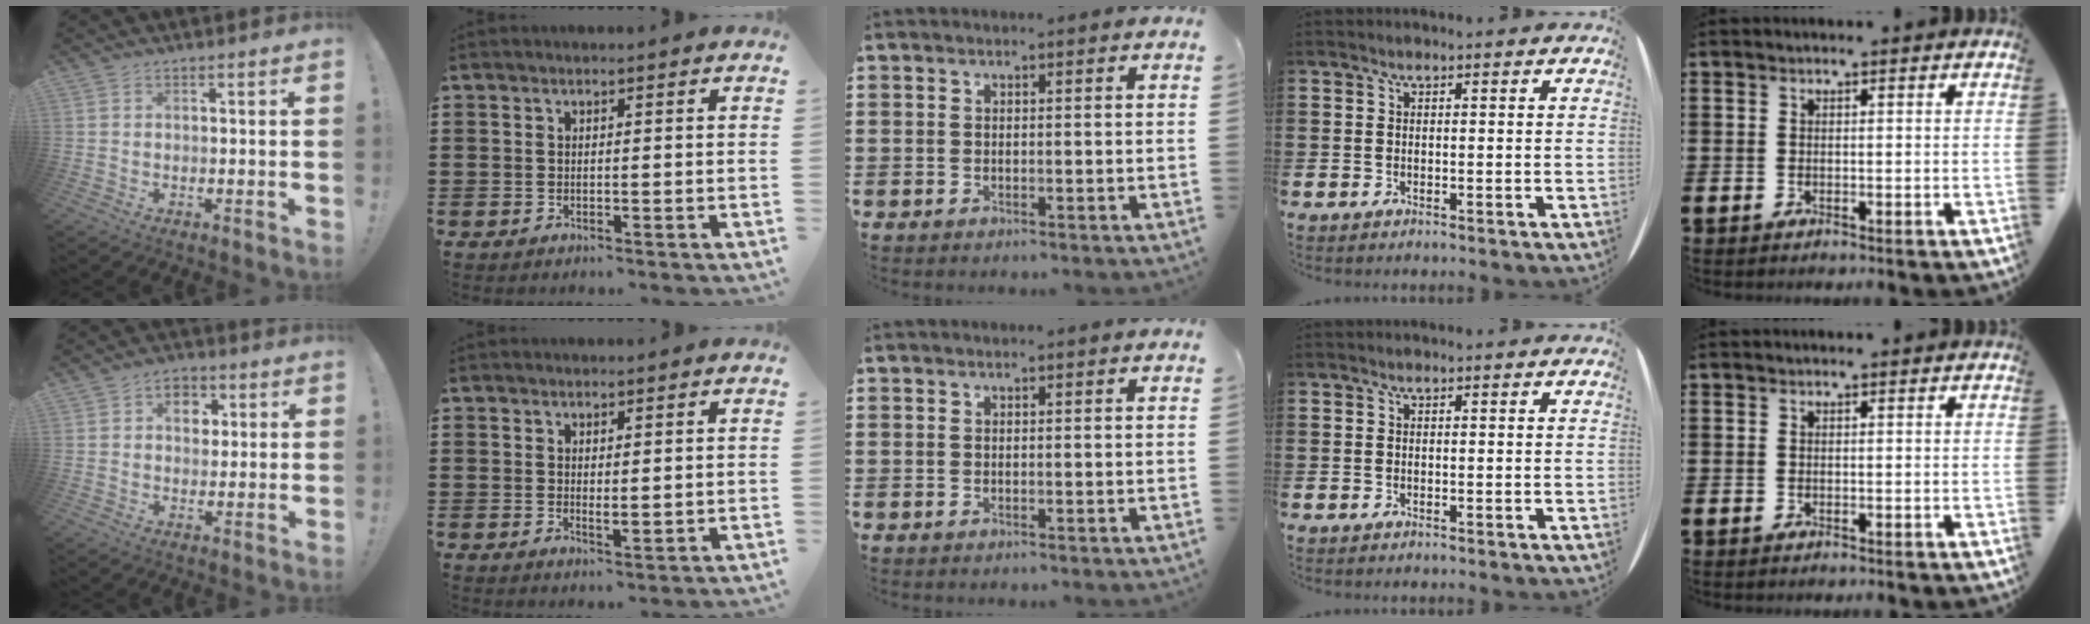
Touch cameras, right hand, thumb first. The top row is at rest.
{"thumb": {"total": 6.5, "force": [1.7, 5.2, 3.5], "torque": [-0.040, 0.000, 0.026]}, "index": {"total": 1.4, "force": [0.6, 0.4, 1.2], "torque": [-0.023, -0.001, 0.013]}}